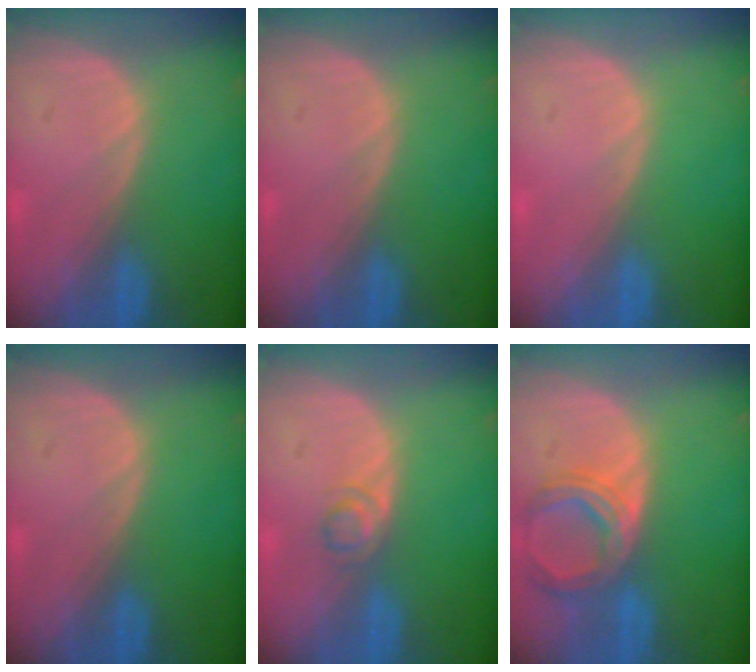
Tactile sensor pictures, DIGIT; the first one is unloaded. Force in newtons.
{"total": 0.0}
{"total": 0.0}
{"total": 0.0}
{"total": 2.2, "press": 2.2, "slide": 0.2}
{"total": 6.9, "press": 6.4, "slide": 2.7}